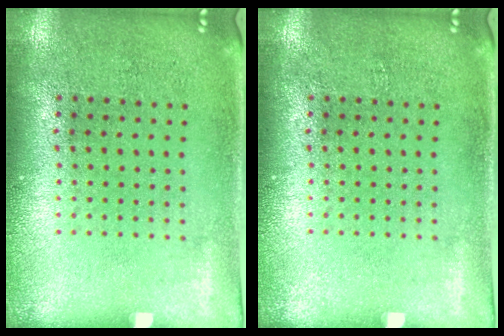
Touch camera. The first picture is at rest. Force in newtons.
{"total": 0.0}